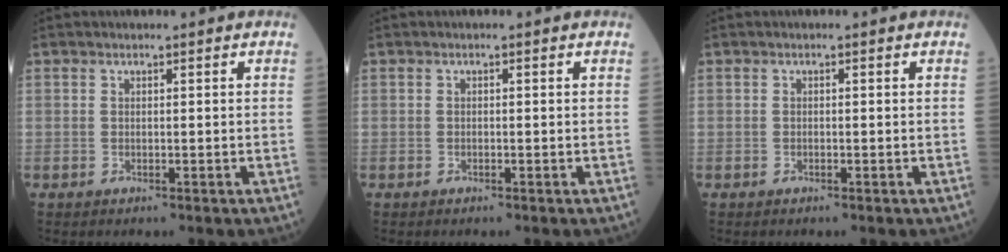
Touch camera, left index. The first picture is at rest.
{"total": 0.0}
{"total": 0.0}